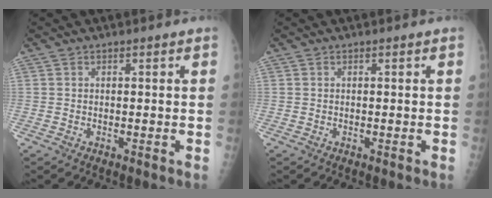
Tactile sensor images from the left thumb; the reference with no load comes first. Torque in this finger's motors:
{"motor_torque": [0.00, 0.00, -0.02, -0.01, 0.00]}